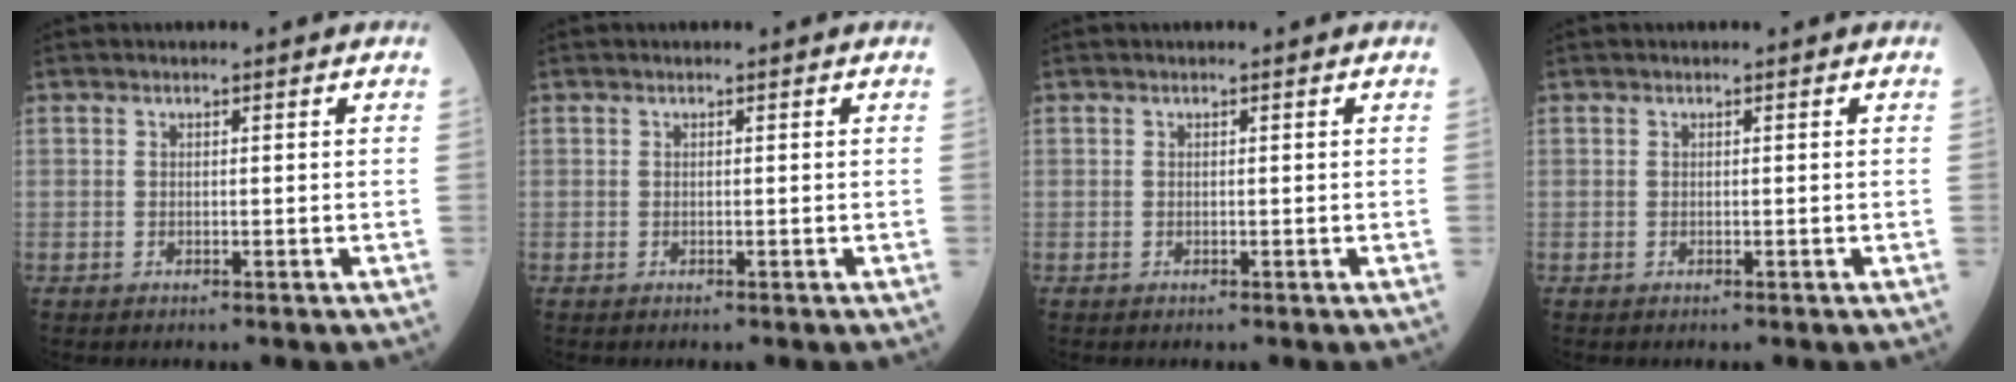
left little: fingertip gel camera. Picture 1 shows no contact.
{"total": 0.0}
{"total": 0.0}
{"total": 0.0}